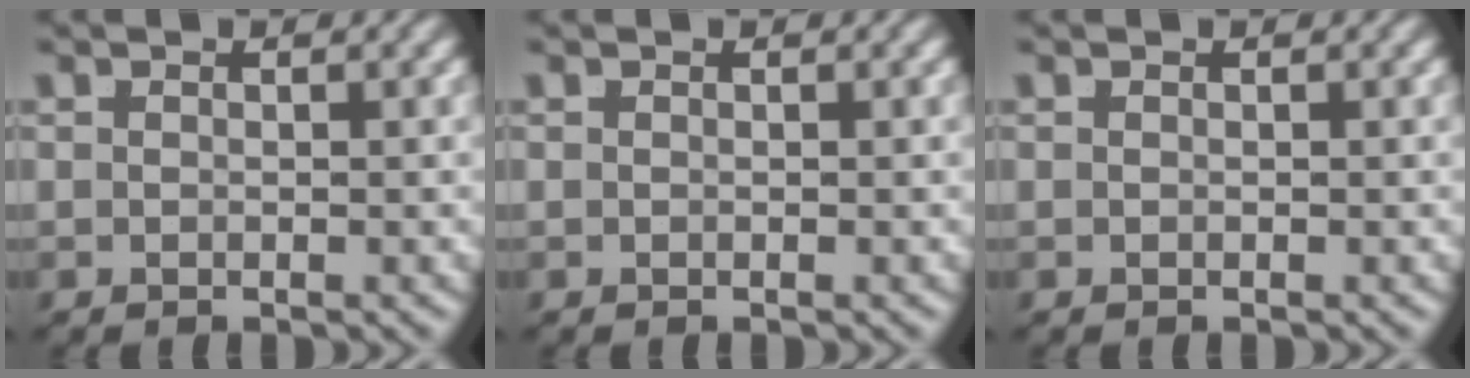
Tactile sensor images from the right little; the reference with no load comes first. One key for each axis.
{"total": 0.0}
{"total": 0.0}